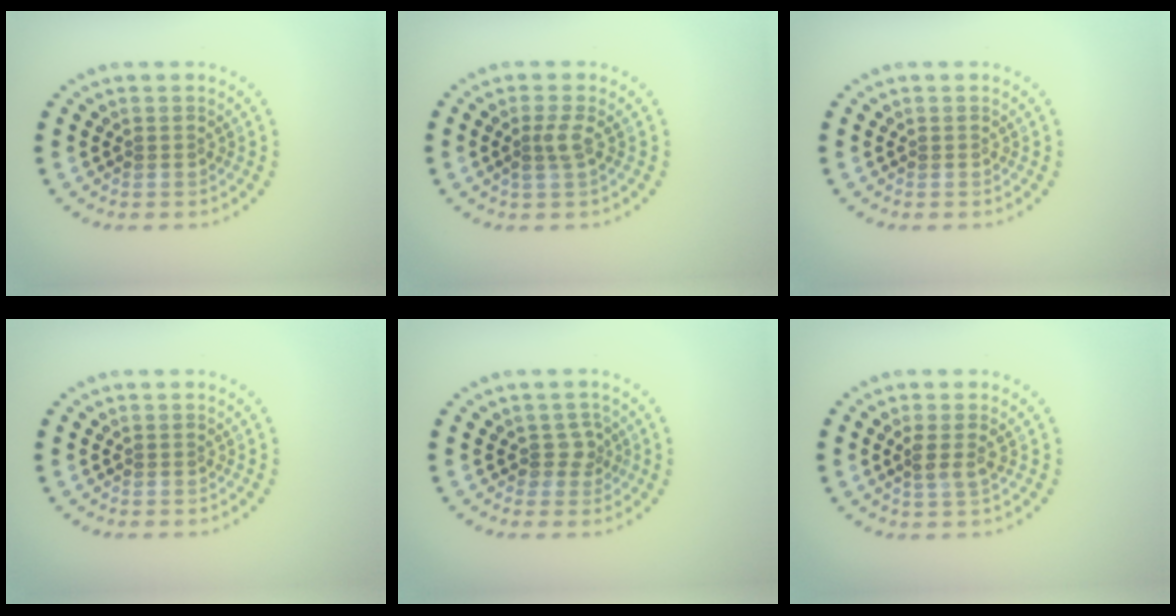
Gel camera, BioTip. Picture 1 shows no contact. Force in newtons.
{"total": 1.6, "press": 1.2, "slide": 1.0}
{"total": 0.0}
{"total": 0.0}
{"total": 1.8, "press": 1.4, "slide": 1.1}
{"total": 1.9, "press": 1.6, "slide": 1.1}